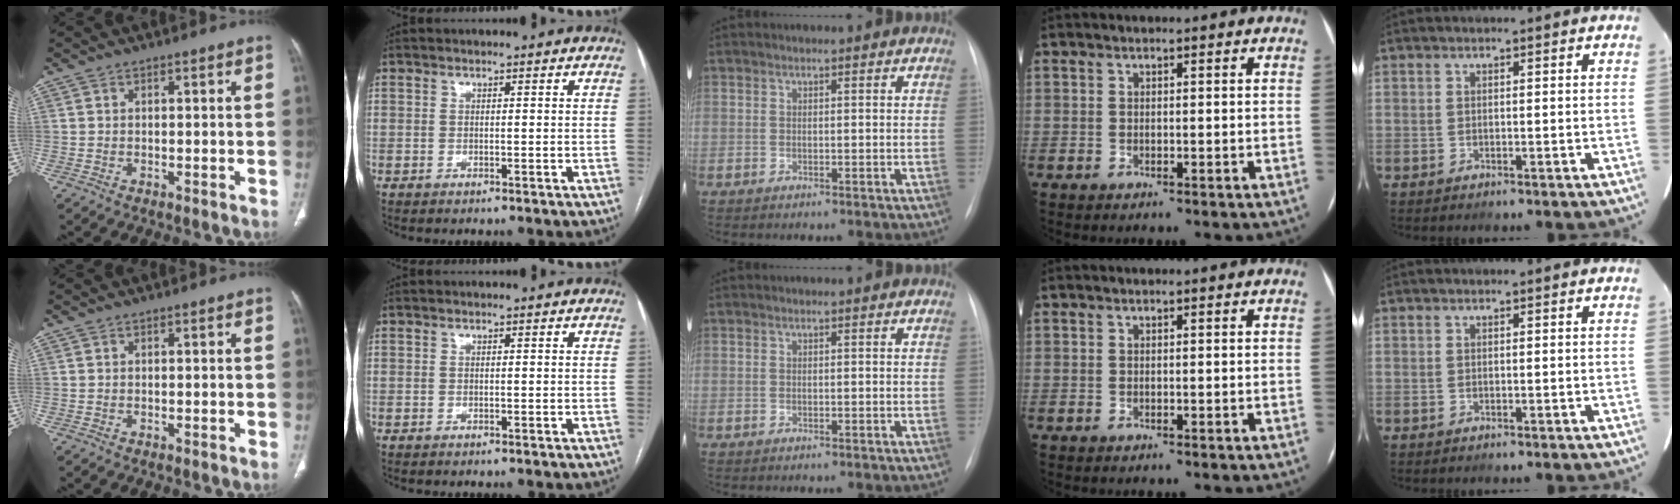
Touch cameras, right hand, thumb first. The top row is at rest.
{}